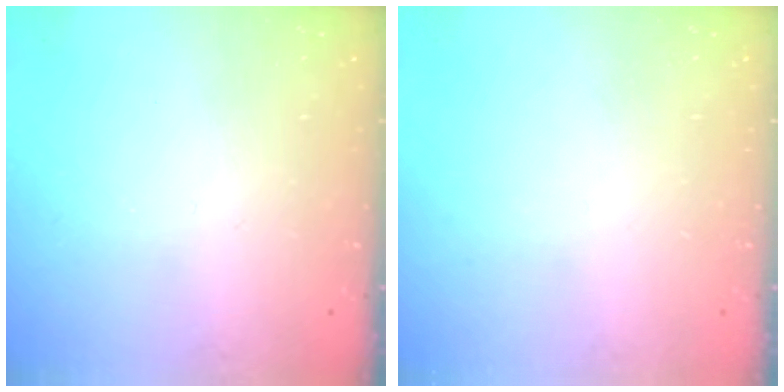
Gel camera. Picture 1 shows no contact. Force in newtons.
{"total": 0.0}